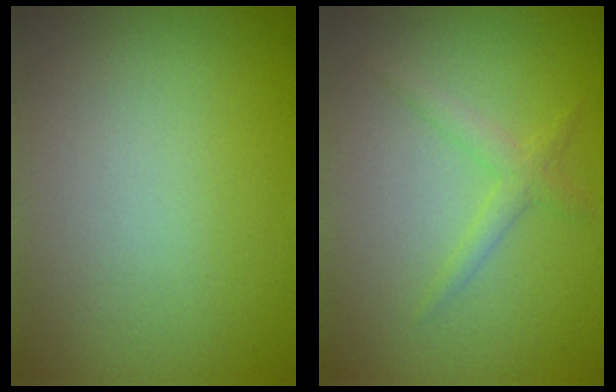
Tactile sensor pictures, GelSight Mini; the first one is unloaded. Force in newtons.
{"total": 1.6, "press": 1.6, "slide": 0.1}